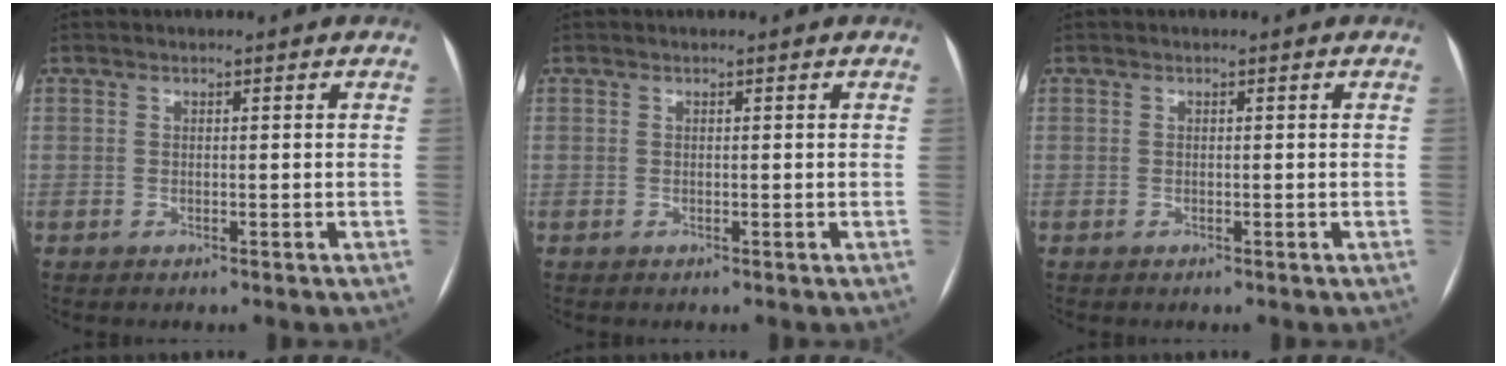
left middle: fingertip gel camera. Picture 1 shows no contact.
{"total": 0.0}
{"total": 0.0}